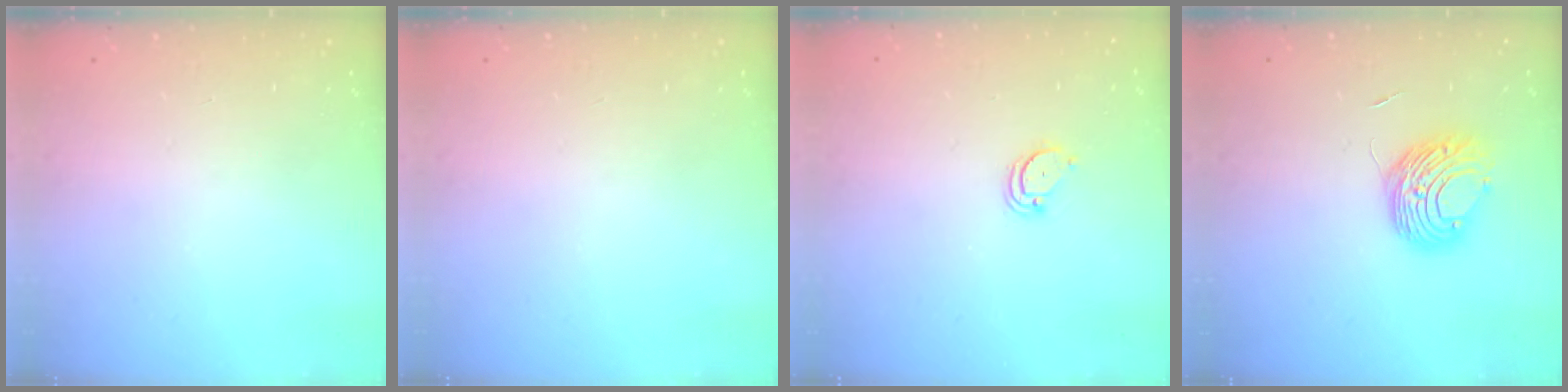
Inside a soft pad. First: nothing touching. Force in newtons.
{"total": 0.0}
{"total": 2.1, "press": 2.1, "slide": 0.2}
{"total": 9.2, "press": 9.2, "slide": 0.5}